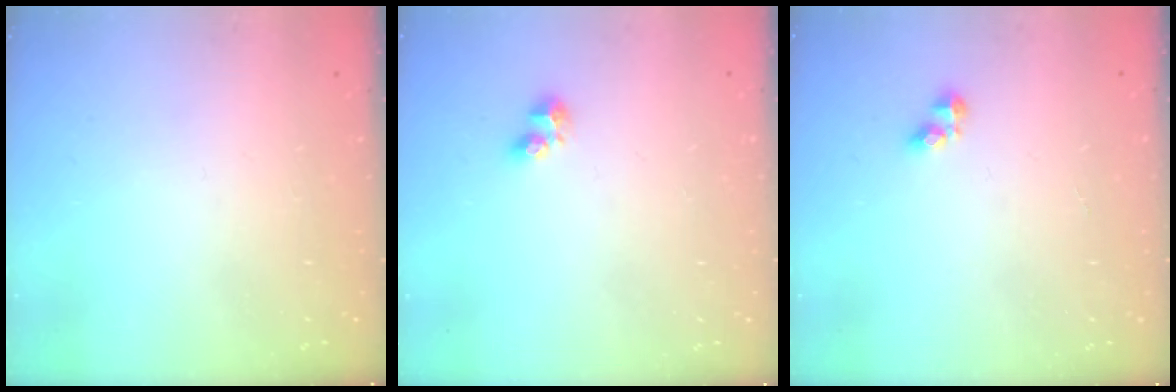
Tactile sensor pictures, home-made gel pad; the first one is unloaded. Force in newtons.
{"total": 1.6, "press": 1.5, "slide": 0.6}
{"total": 3.1, "press": 3.0, "slide": 0.4}